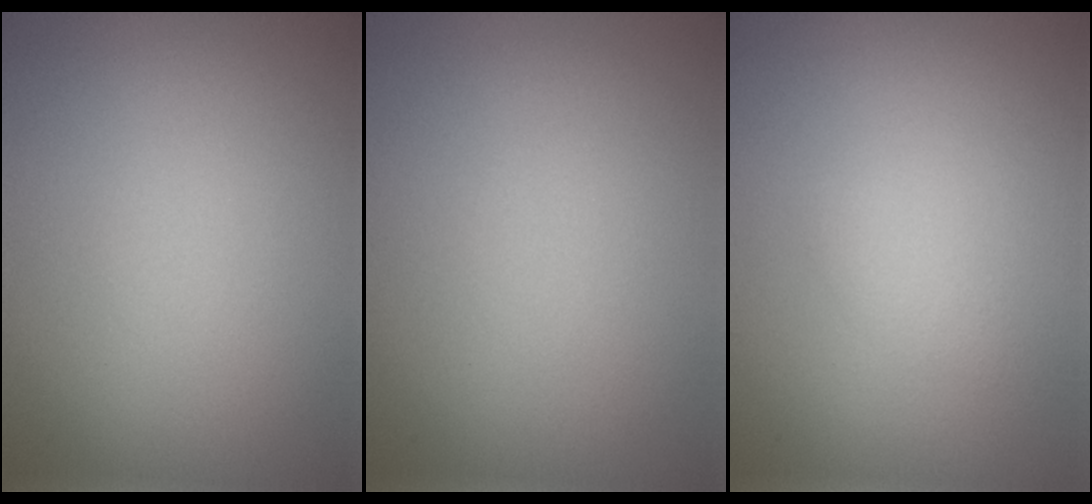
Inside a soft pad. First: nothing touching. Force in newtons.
{"total": 0.0}
{"total": 1.0, "press": 1.0, "slide": 0.0}